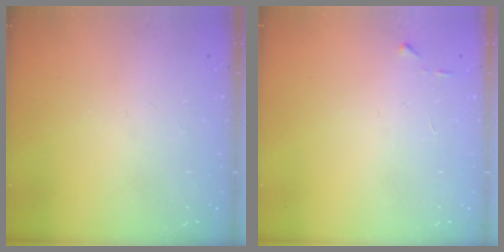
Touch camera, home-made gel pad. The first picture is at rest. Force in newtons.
{"total": 3.7, "press": 3.7, "slide": 0.4}